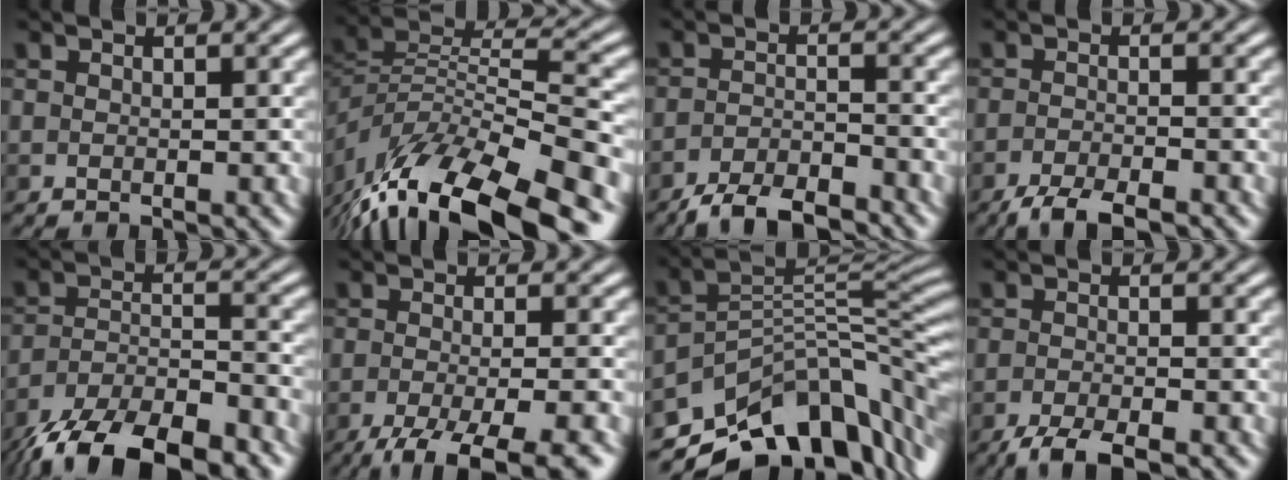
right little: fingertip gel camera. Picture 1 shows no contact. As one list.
[{"total": 12.5, "force": [-9.5, 3.8, 7.1], "torque": [-0.143, 0.012, -0.170]}, {"total": 4.9, "force": [-4.6, 0.4, 1.6], "torque": [-0.036, 0.001, -0.089]}, {"total": 4.2, "force": [-3.5, 0.5, 2.2], "torque": [-0.050, -0.001, -0.070]}, {"total": 9.8, "force": [-8.2, 2.5, 4.7], "torque": [-0.087, -0.006, -0.156]}, {"total": 7.9, "force": [-4.8, 1.8, 6.1], "torque": [-0.098, -0.012, -0.075]}, {"total": 12.3, "force": [-8.8, 5.4, 6.7], "torque": [-0.112, 0.013, -0.148]}, {"total": 4.4, "force": [-3.3, 0.9, 2.8], "torque": [-0.063, -0.003, -0.066]}]